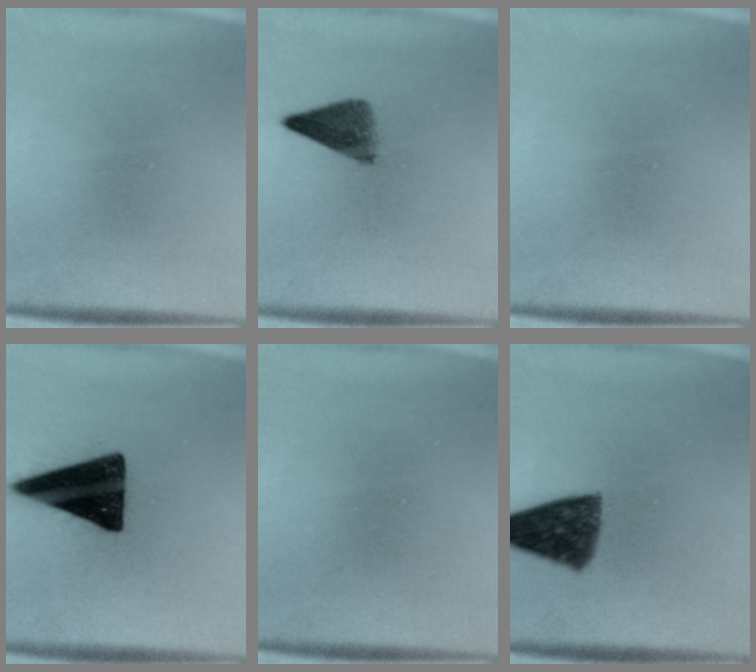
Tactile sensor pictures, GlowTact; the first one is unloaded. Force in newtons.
{"total": 4.8}
{"total": 0.0}
{"total": 18.3}
{"total": 0.0}
{"total": 9.7}